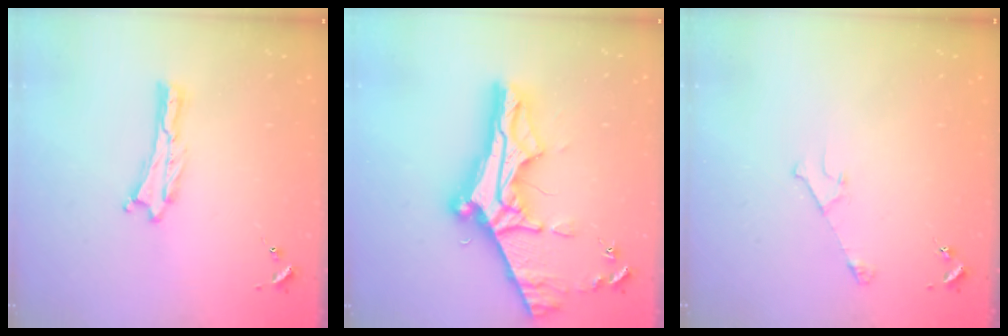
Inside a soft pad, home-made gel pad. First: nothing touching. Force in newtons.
{"total": 13.3, "press": 13.2, "slide": 1.4}
{"total": 2.9, "press": 2.9, "slide": 0.3}